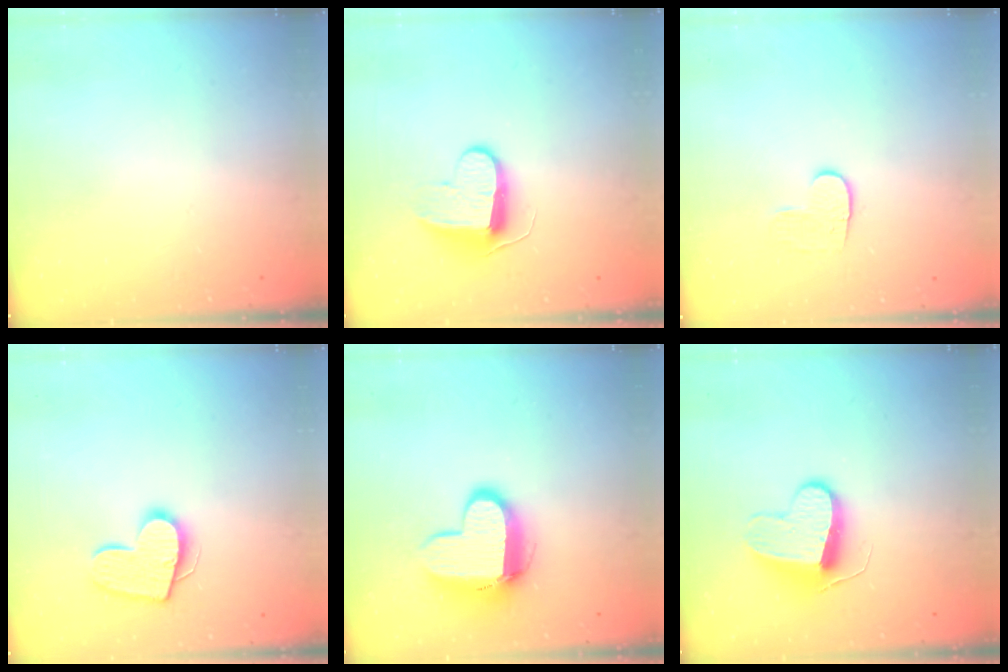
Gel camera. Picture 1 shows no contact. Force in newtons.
{"total": 9.6, "press": 9.6, "slide": 0.4}
{"total": 5.8, "press": 5.8, "slide": 0.6}
{"total": 13.9, "press": 13.8, "slide": 1.1}
{"total": 11.4, "press": 11.4, "slide": 1.1}
{"total": 10.0, "press": 10.0, "slide": 0.6}